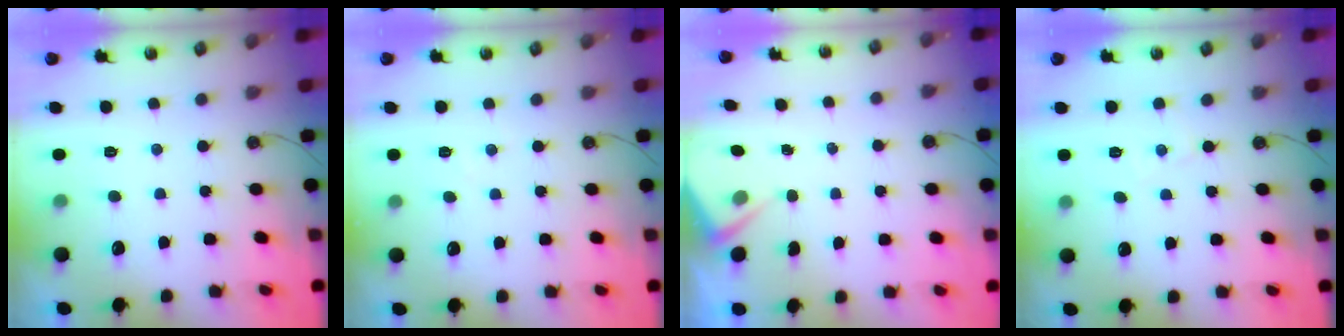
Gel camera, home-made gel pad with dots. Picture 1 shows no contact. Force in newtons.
{"total": 4.5, "press": 4.4, "slide": 0.7}
{"total": 2.4, "press": 2.4, "slide": 0.4}
{"total": 3.5, "press": 3.4, "slide": 0.5}